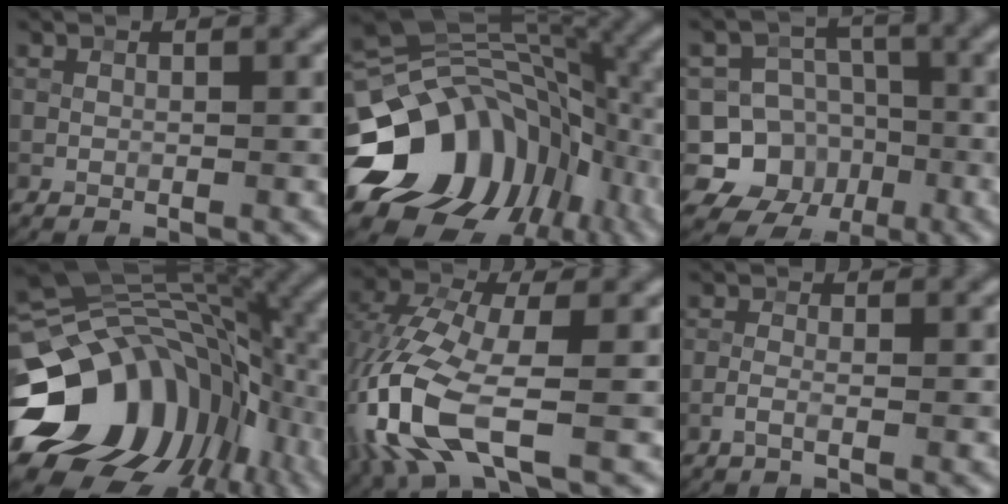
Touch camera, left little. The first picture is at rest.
{"total": 14.6, "force": [-4.8, 11.0, 8.2], "torque": [-0.146, -0.012, -0.087]}
{"total": 9.6, "force": [-2.9, 8.8, 2.5], "torque": [-0.038, 0.009, -0.073]}
{"total": 15.4, "force": [-3.8, 11.6, 9.4], "torque": [-0.161, -0.010, -0.071]}
{"total": 10.8, "force": [-3.6, 4.7, 9.0], "torque": [-0.238, -0.014, -0.078]}
{"total": 1.0, "force": [-0.6, 0.1, 0.8], "torque": [-0.021, 0.004, -0.015]}